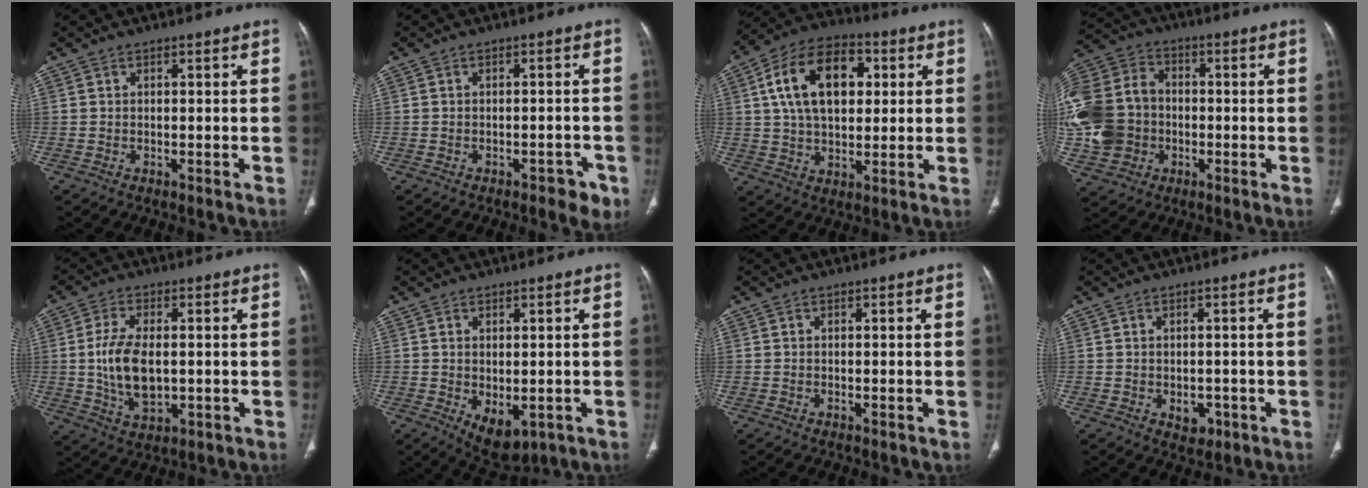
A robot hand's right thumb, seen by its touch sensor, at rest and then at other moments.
{"total": 3.9, "force": [-2.3, 2.0, 2.5], "torque": [-0.019, 0.013, -0.025]}
{"total": 17.0, "force": [4.2, 10.5, 12.7], "torque": [-0.195, 0.009, 0.067]}
{"total": 18.5, "force": [-2.5, 15.4, 10.0], "torque": [-0.221, 0.025, -0.044]}
{"total": 10.1, "force": [-0.1, 5.5, 8.5], "torque": [-0.164, -0.008, 0.005]}
{"total": 6.4, "force": [-1.4, 3.7, 5.0], "torque": [-0.068, -0.007, -0.001]}
{"total": 0.0}
{"total": 3.2, "force": [-0.9, 2.3, 1.9], "torque": [-0.012, 0.002, -0.005]}